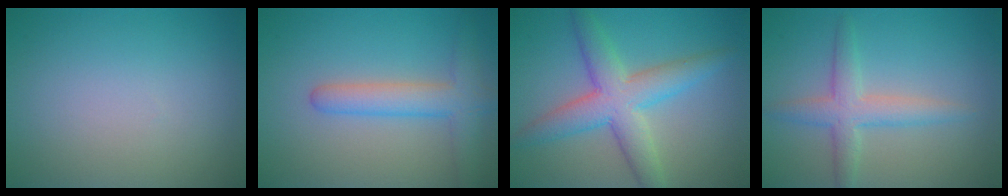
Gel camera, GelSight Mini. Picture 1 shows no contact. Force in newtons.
{"total": 4.2, "press": 4.2, "slide": 0.3}
{"total": 5.9, "press": 5.9, "slide": 0.0}
{"total": 3.4, "press": 3.4, "slide": 0.2}